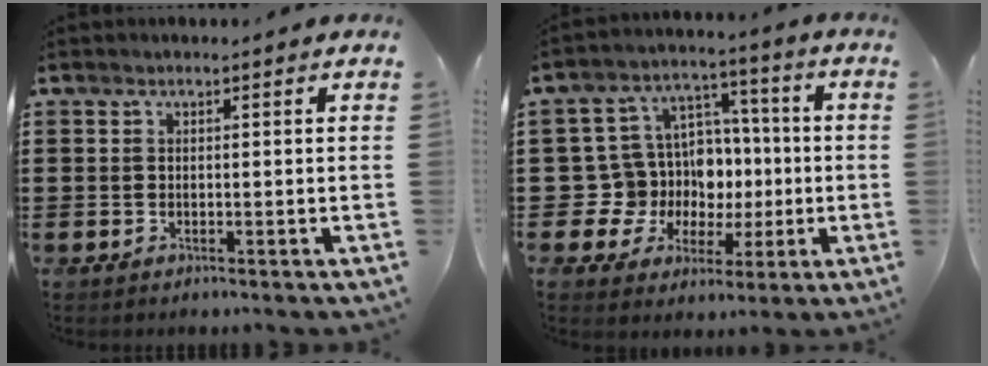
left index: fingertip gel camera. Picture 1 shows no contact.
{"total": 10.9, "force": [0.0, 10.2, 3.9], "torque": [-0.118, -0.002, 0.013]}